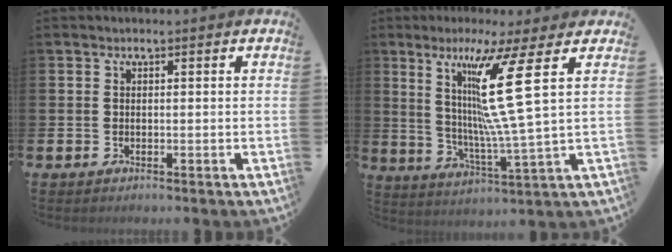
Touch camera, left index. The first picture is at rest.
{"total": 13.4, "force": [5.0, 0.0, 12.4], "torque": [-0.236, -0.011, 0.075]}